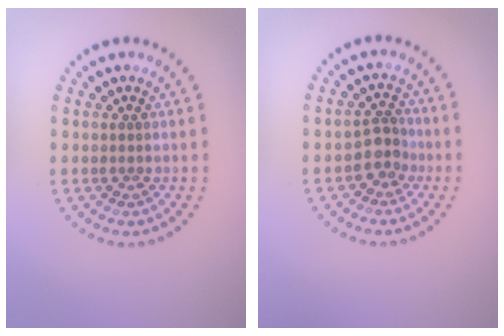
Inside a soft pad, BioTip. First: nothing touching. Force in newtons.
{"total": 2.3, "press": 1.8, "slide": 1.3}